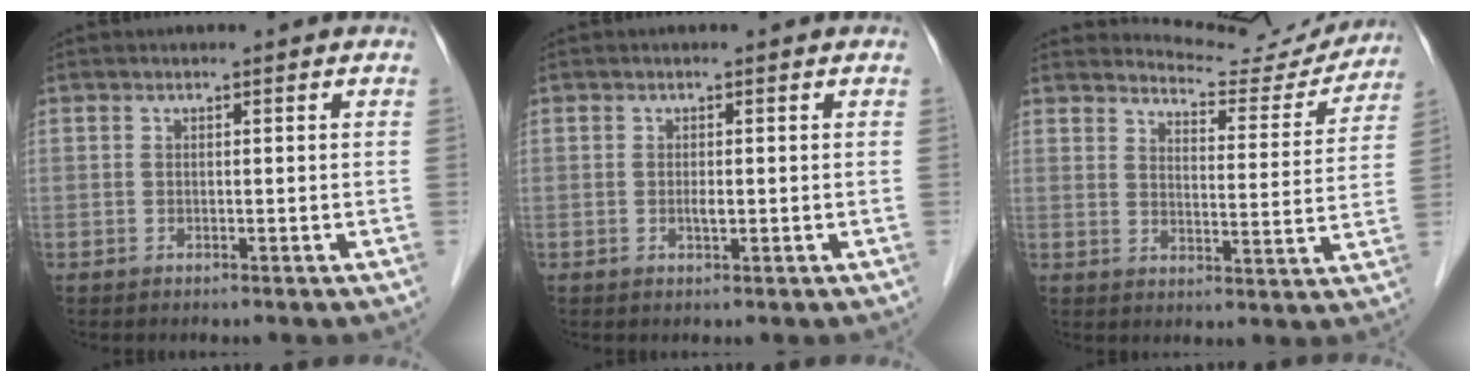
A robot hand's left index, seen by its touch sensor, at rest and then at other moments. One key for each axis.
{"total": 0.9, "fx": -0.1, "fy": 0.2, "fz": 0.9, "tx": -0.017, "ty": -0.003, "tz": -0.002}
{"total": 11.7, "fx": 11.5, "fy": 1.7, "fz": 0.2, "tx": 0.005, "ty": -0.030, "tz": 0.136}